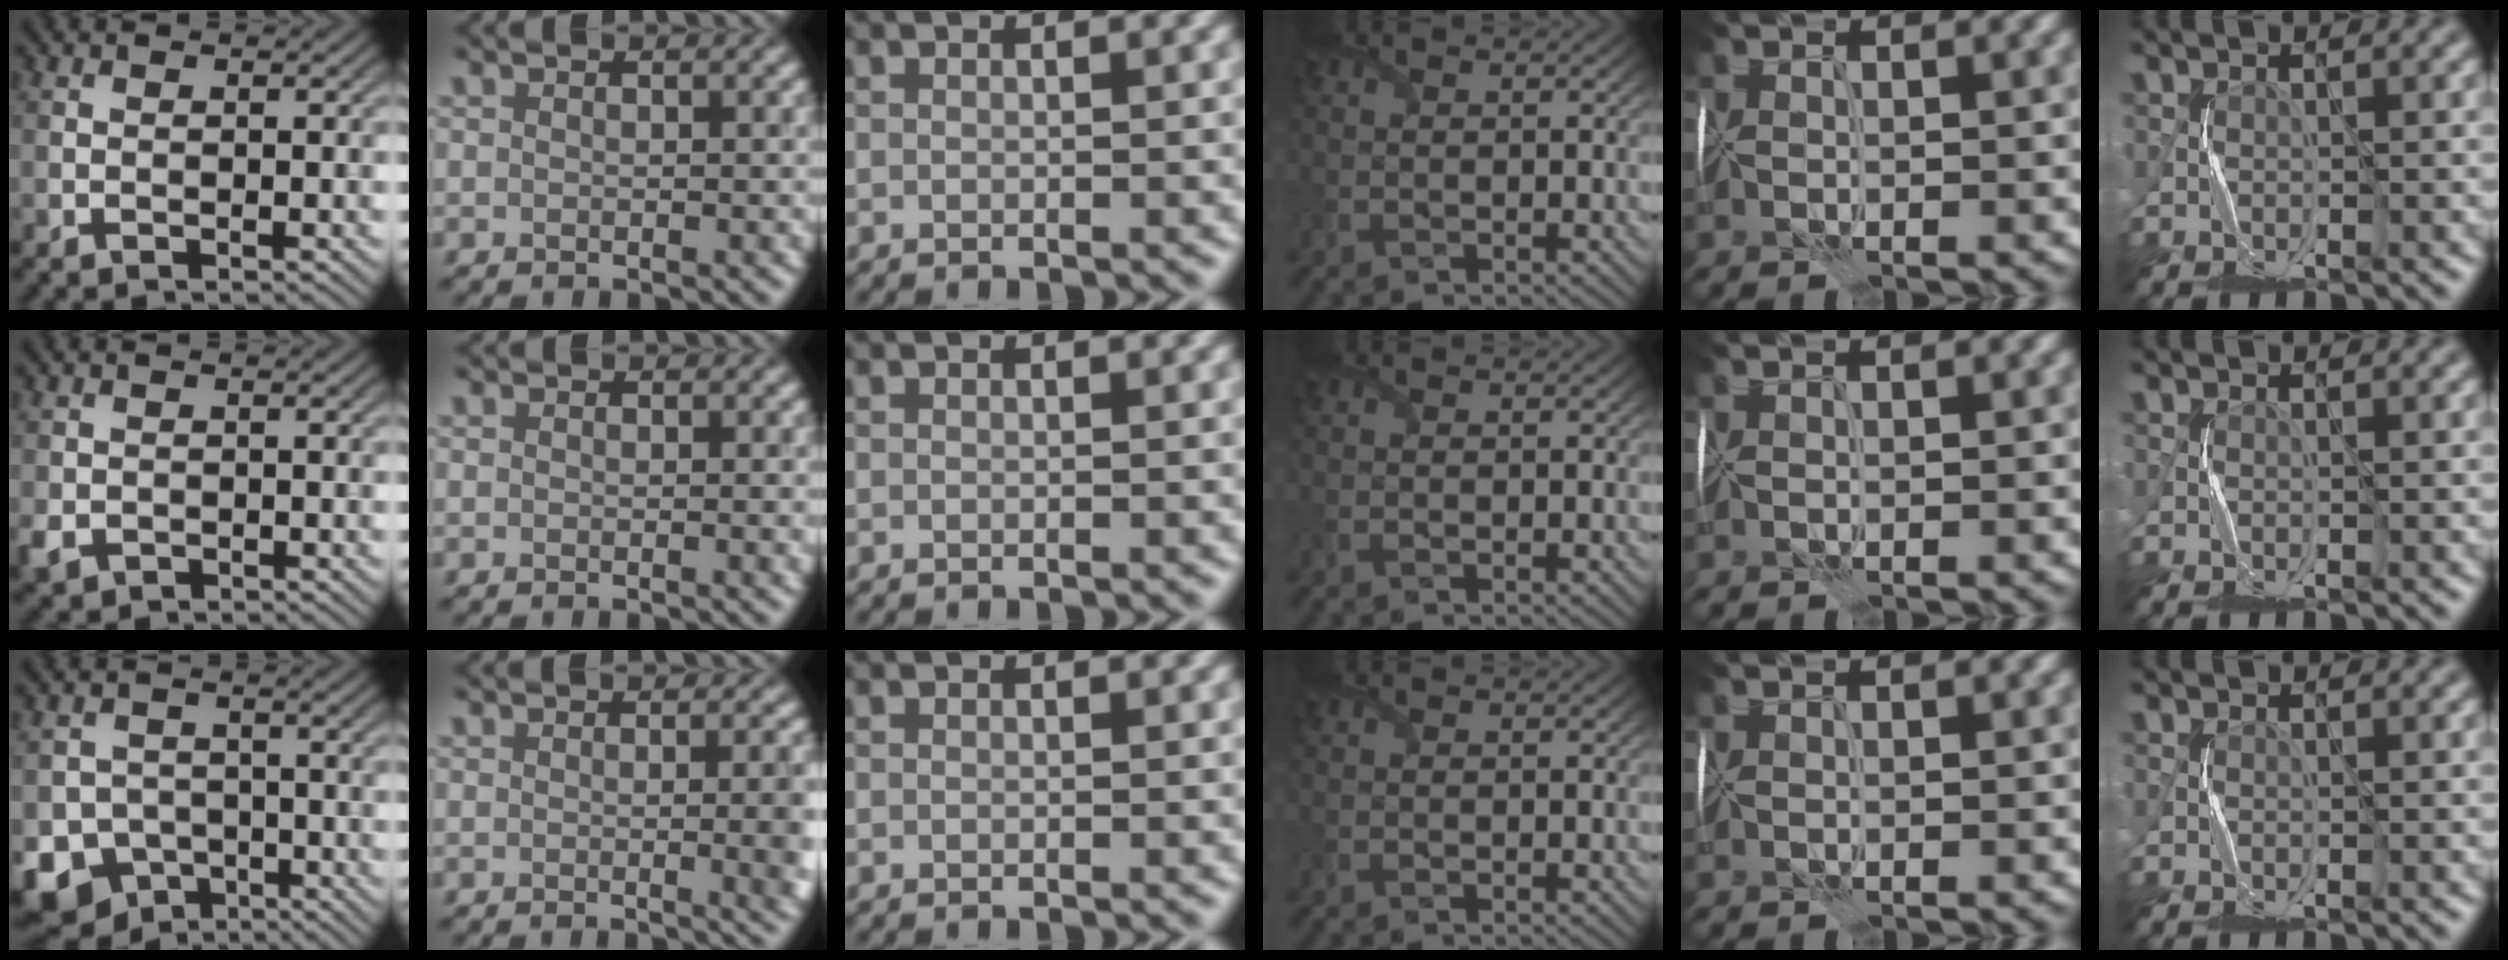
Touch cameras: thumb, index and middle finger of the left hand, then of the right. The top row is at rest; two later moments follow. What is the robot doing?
{"motion": "fold", "object": "tissue"}